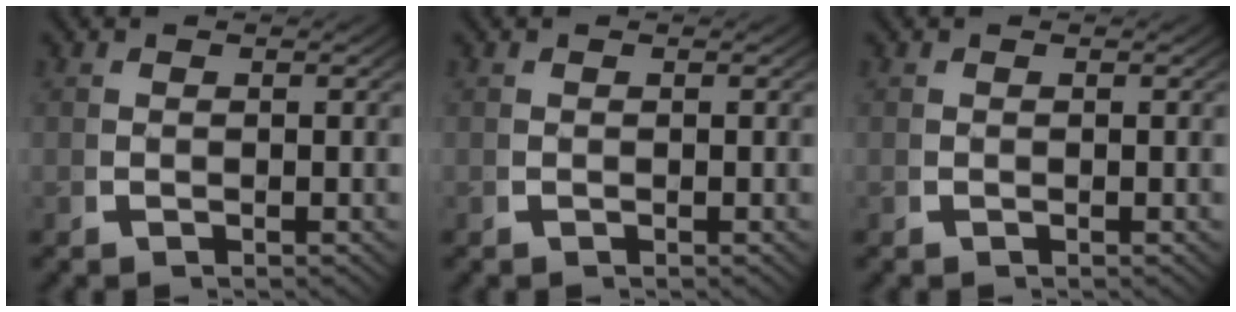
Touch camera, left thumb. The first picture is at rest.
{"total": 0.0}
{"total": 0.0}